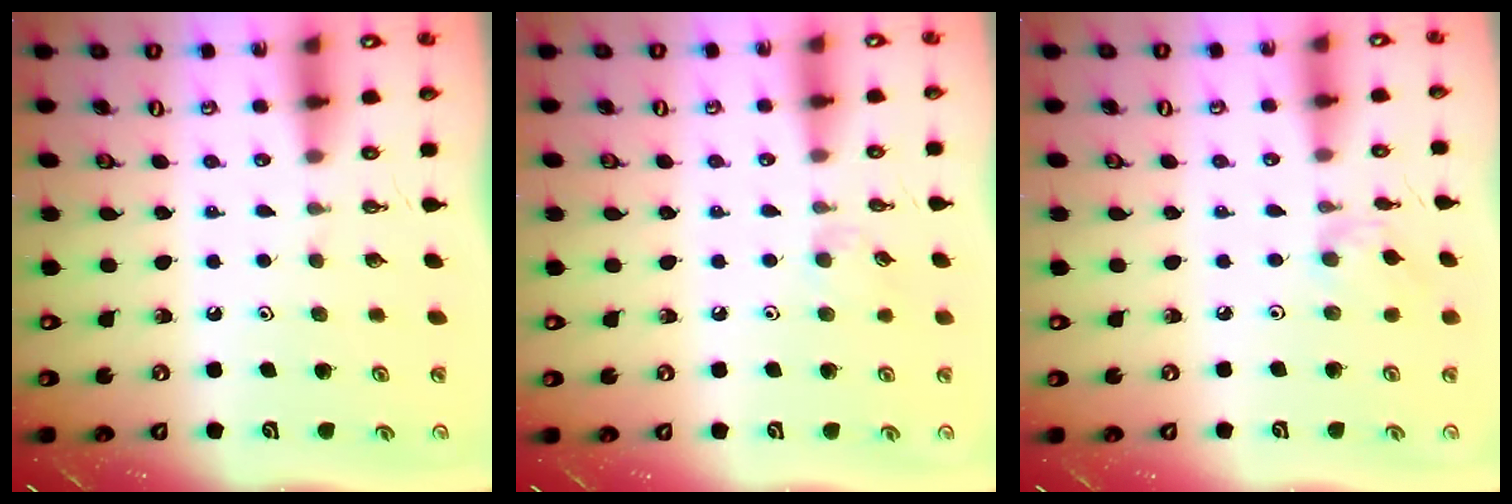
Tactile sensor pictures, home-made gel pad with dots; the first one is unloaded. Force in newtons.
{"total": 5.0, "press": 4.9, "slide": 0.9}
{"total": 2.7, "press": 2.7, "slide": 0.6}